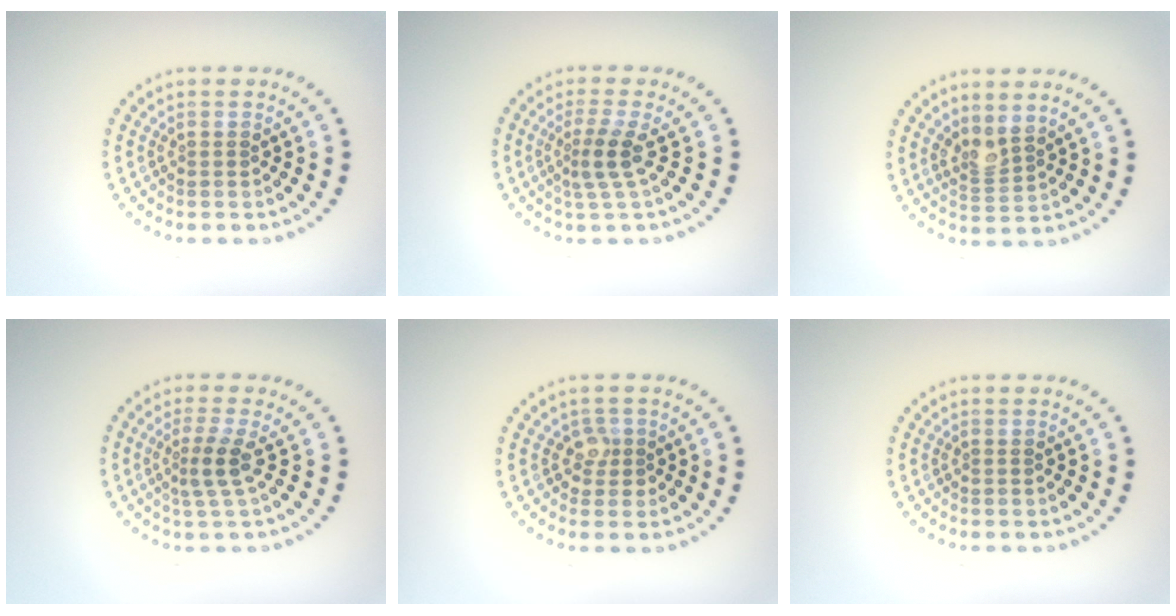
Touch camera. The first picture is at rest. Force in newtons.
{"total": 2.4, "press": 1.7, "slide": 1.7}
{"total": 2.1, "press": 1.5, "slide": 1.4}
{"total": 2.4, "press": 1.7, "slide": 1.7}
{"total": 1.7, "press": 1.4, "slide": 0.9}
{"total": 0.0}